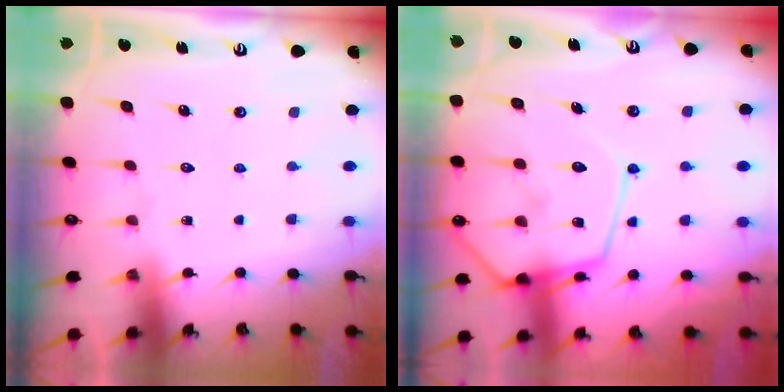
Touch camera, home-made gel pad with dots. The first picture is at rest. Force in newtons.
{"total": 16.3, "press": 16.3, "slide": 1.6}